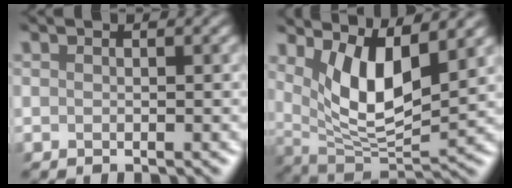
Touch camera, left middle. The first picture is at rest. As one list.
[{"total": 6.7, "force": [2.7, 2.4, 5.7], "torque": [-0.113, -0.021, 0.052]}]